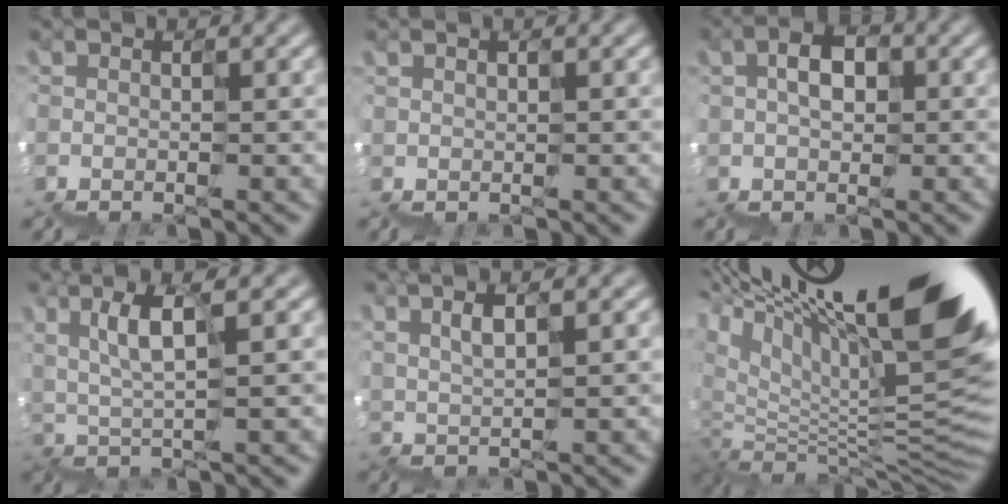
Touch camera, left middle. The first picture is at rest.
{"total": 1.0, "force": [0.9, 0.2, 0.3], "torque": [-0.002, -0.002, 0.018]}
{"total": 2.9, "force": [0.9, 1.9, 2.0], "torque": [-0.022, 0.017, 0.011]}
{"total": 3.3, "force": [2.0, 0.3, 2.5], "torque": [-0.037, 0.009, 0.044]}
{"total": 2.3, "force": [2.2, 0.0, 0.7], "torque": [0.006, 0.014, 0.049]}
{"total": 14.8, "force": [8.8, 4.8, 10.9], "torque": [-0.154, 0.022, 0.191]}